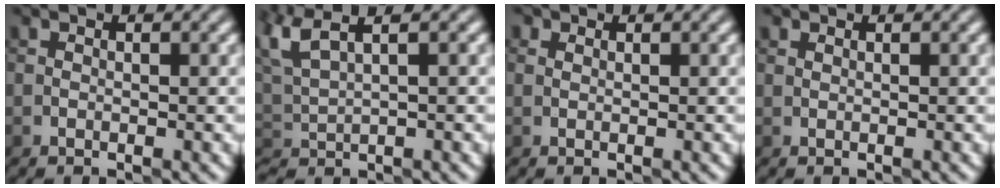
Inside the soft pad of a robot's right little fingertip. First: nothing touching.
{"total": 5.6, "force": [3.7, 2.0, 3.7], "torque": [-0.085, 0.026, 0.070]}
{"total": 0.8, "force": [0.4, 0.6, 0.3], "torque": [0.000, -0.004, -0.007]}
{"total": 0.0}